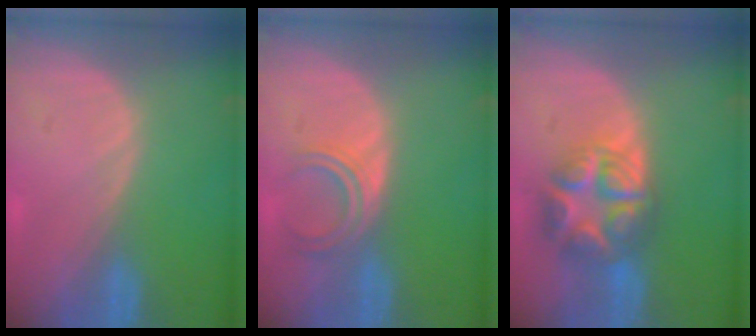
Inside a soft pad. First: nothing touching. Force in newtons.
{"total": 4.5, "press": 4.1, "slide": 1.9}
{"total": 9.0, "press": 9.0, "slide": 0.5}